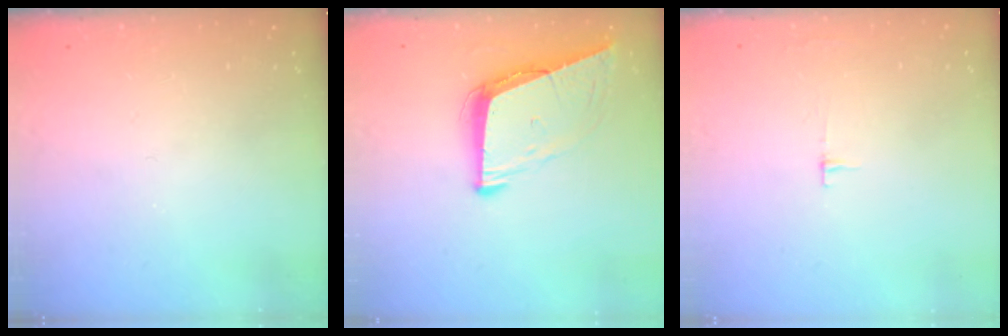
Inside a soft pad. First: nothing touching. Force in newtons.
{"total": 8.8, "press": 7.9, "slide": 3.8}
{"total": 3.3, "press": 3.3, "slide": 0.4}